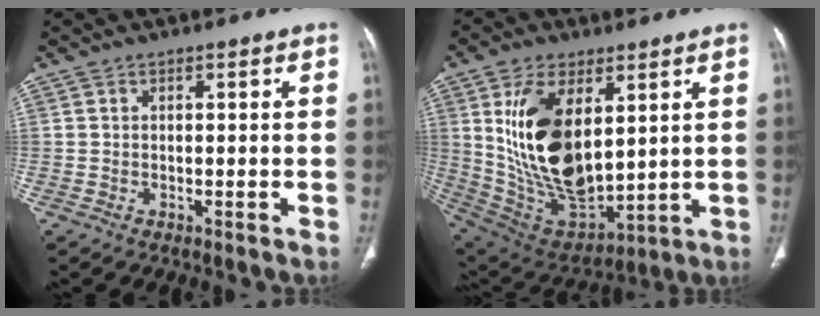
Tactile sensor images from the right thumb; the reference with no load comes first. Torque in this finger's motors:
{"motor_torque": [0.20, 3.07, 2.14, 0.63, 0.70]}